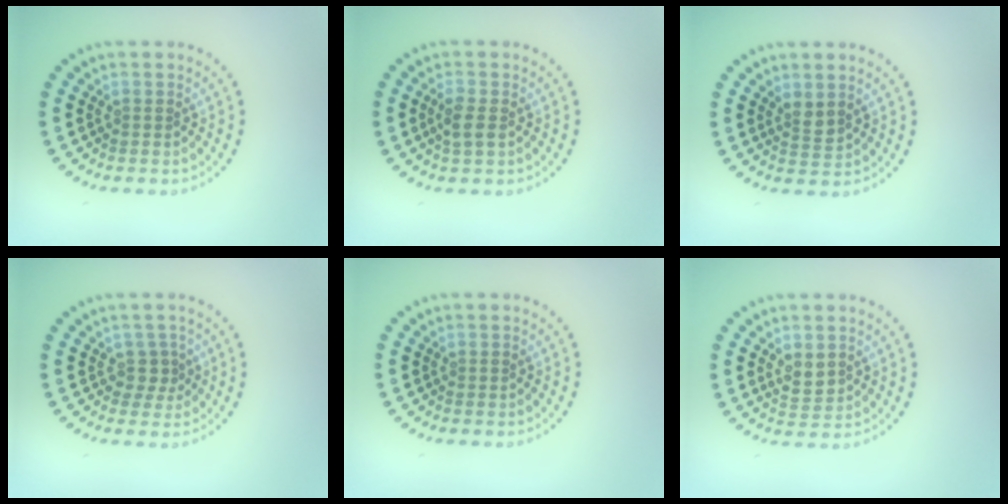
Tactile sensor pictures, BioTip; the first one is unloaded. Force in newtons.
{"total": 1.9, "press": 1.8, "slide": 0.6}
{"total": 1.5, "press": 1.4, "slide": 0.7}
{"total": 1.6, "press": 1.1, "slide": 1.1}
{"total": 0.0}
{"total": 1.9, "press": 1.8, "slide": 0.7}